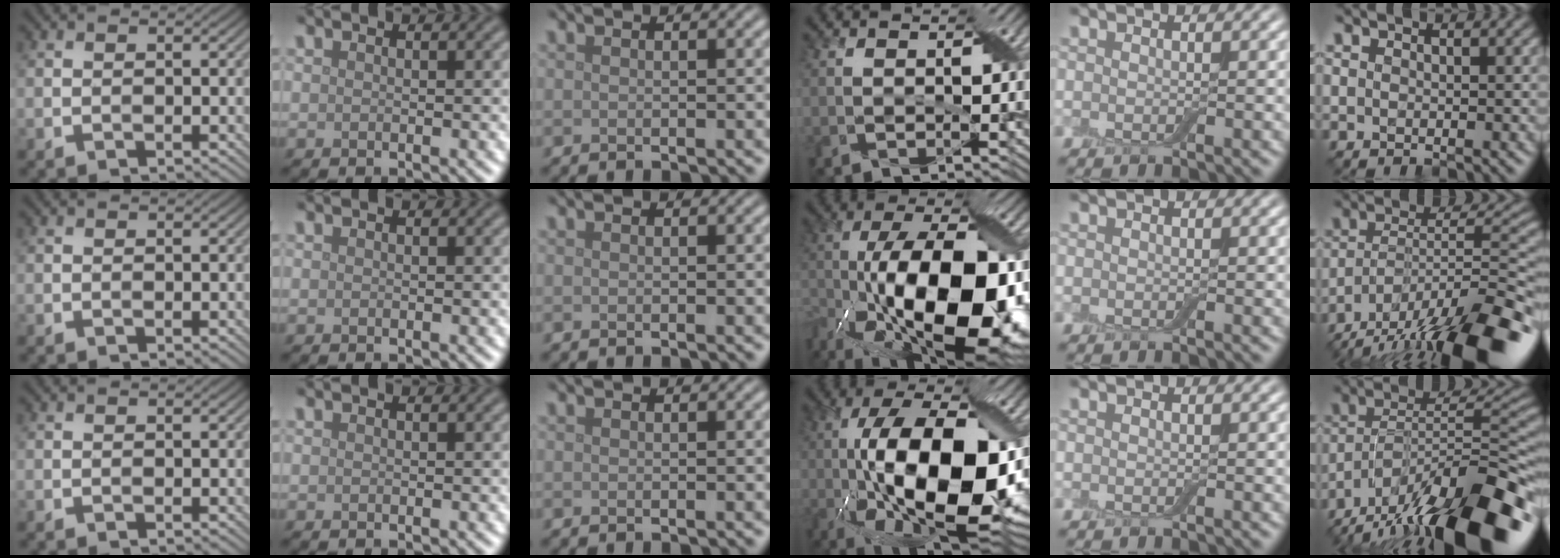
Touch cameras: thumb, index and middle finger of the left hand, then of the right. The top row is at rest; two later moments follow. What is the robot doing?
{"motion": "open", "object": "airpods case & airpods"}